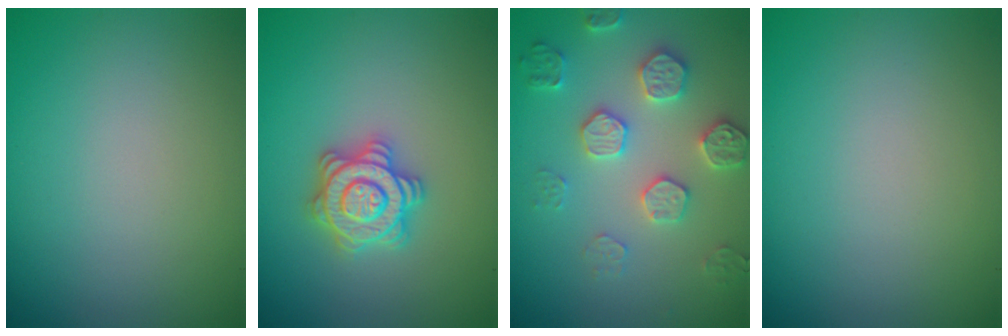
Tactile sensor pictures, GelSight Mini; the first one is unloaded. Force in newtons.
{"total": 4.4, "press": 4.3, "slide": 0.7}
{"total": 4.0, "press": 3.9, "slide": 0.9}
{"total": 0.0}